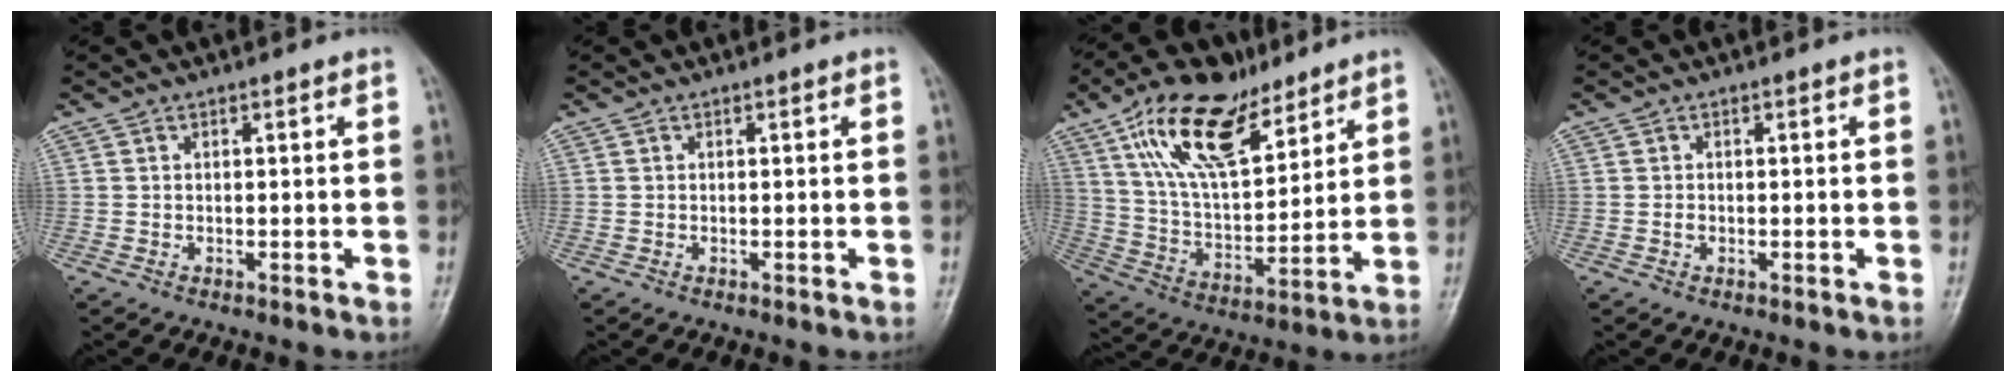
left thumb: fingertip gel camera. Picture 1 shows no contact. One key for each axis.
{"total": 0.0}
{"total": 19.3, "fx": 11.6, "fy": 9.0, "fz": 12.6, "tx": -0.188, "ty": -0.041, "tz": 0.219}
{"total": 1.0, "fx": -0.2, "fy": 0.8, "fz": 0.5, "tx": -0.004, "ty": 0.003, "tz": -0.005}